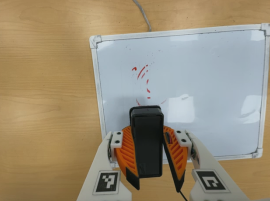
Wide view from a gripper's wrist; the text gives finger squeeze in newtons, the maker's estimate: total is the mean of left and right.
{"total": 11.2, "left": 10.5, "right": 12.0}